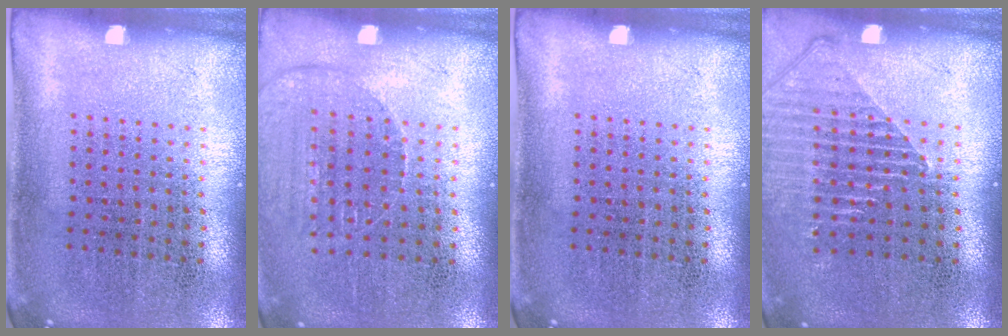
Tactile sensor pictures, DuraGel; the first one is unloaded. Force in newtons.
{"total": 1.2, "press": 1.2, "slide": 0.1}
{"total": 0.0}
{"total": 1.3, "press": 1.3, "slide": 0.1}